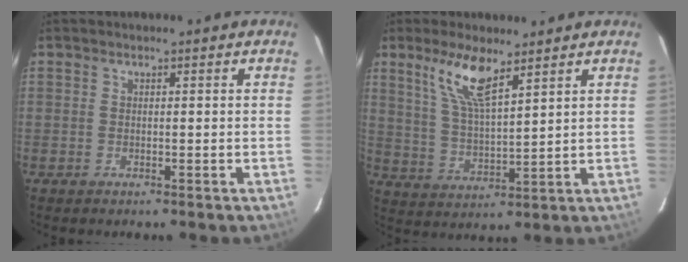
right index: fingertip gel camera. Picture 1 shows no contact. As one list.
[{"total": 9.1, "force": [5.9, 2.1, 6.7], "torque": [-0.134, 0.001, 0.122]}]